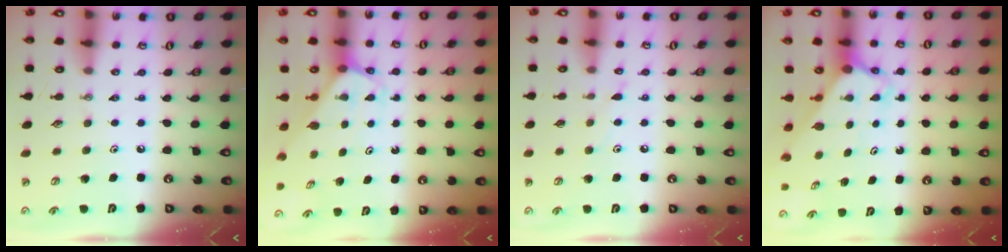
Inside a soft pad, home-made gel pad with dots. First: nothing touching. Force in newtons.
{"total": 2.3, "press": 2.3, "slide": 0.2}
{"total": 7.3, "press": 7.3, "slide": 0.6}
{"total": 3.7, "press": 3.7, "slide": 0.3}